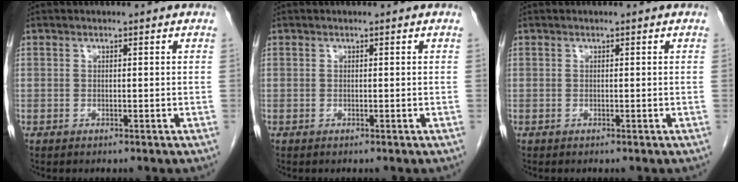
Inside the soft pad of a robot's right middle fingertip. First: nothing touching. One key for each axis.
{"total": 0.0}
{"total": 0.0}